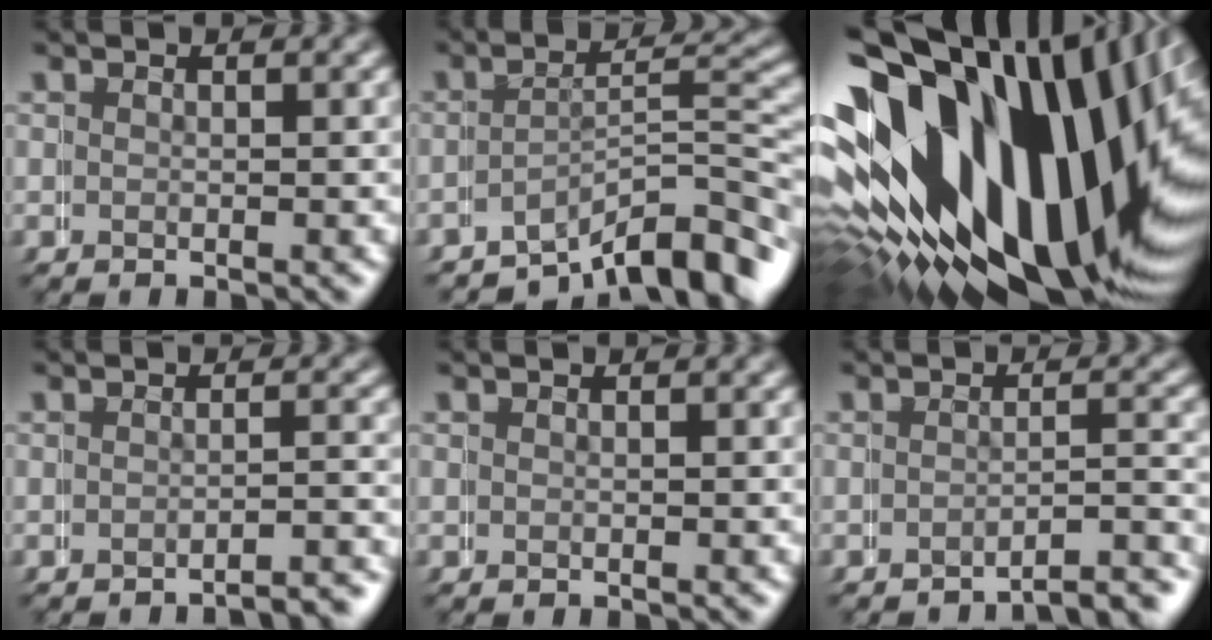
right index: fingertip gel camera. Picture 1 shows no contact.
{"total": 7.8, "force": [-5.8, 2.5, 4.5], "torque": [-0.056, -0.010, -0.080]}
{"total": 31.0, "force": [-0.7, 19.6, 24.0], "torque": [-0.374, 0.005, -0.011]}
{"total": 3.4, "force": [-3.2, 0.5, 1.2], "torque": [-0.008, 0.002, -0.050]}
{"total": 0.0}
{"total": 4.3, "force": [-4.0, 0.6, 1.5], "torque": [-0.016, -0.004, -0.062]}